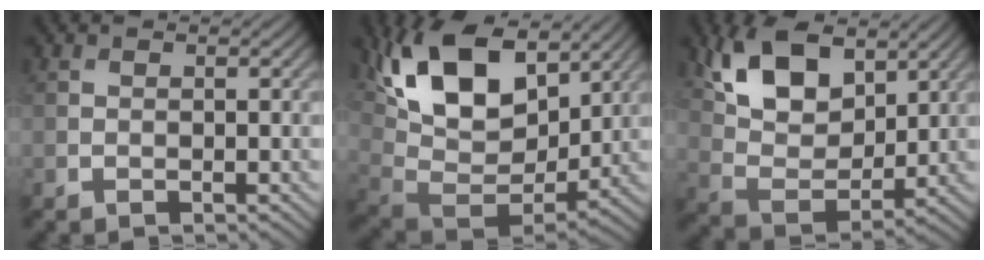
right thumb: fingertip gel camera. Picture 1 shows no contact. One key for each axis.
{"total": 17.4, "fx": 8.1, "fy": 9.8, "fz": 12.0, "tx": -0.249, "ty": 0.029, "tz": 0.141}
{"total": 11.2, "fx": 6.1, "fy": 6.1, "fz": 7.1, "tx": -0.159, "ty": 0.004, "tz": 0.116}